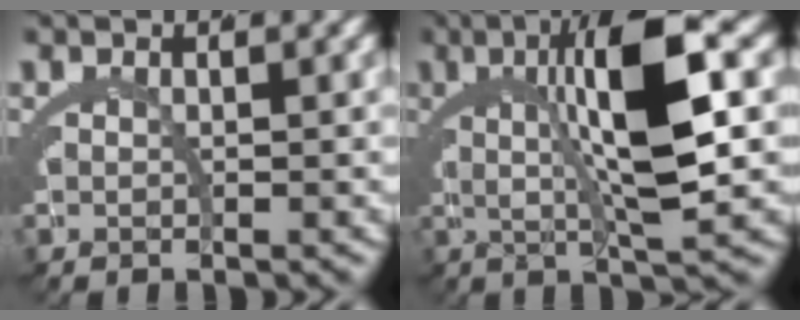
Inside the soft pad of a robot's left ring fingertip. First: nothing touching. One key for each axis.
{"total": 11.1, "fx": 2.5, "fy": 2.3, "fz": 10.6, "tx": -0.160, "ty": 0.031, "tz": 0.032}